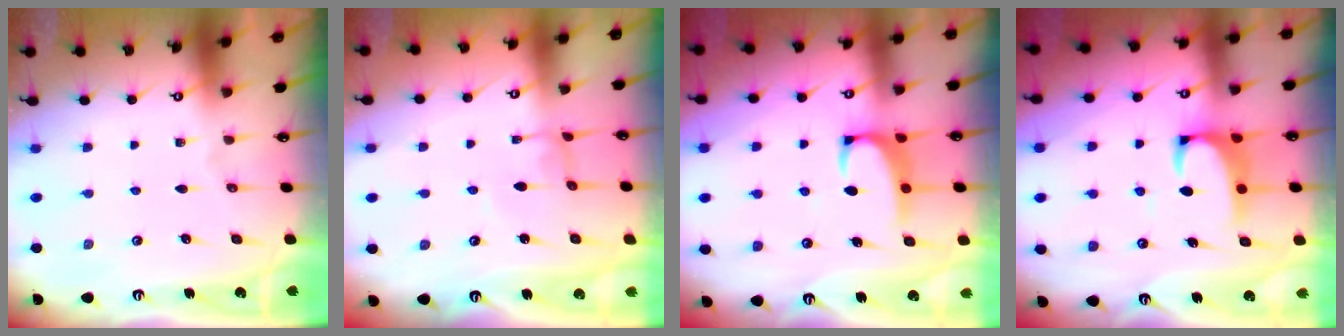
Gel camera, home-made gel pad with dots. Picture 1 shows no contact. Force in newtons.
{"total": 1.4, "press": 1.4, "slide": 0.1}
{"total": 2.4, "press": 2.3, "slide": 0.7}
{"total": 2.2, "press": 2.0, "slide": 1.0}